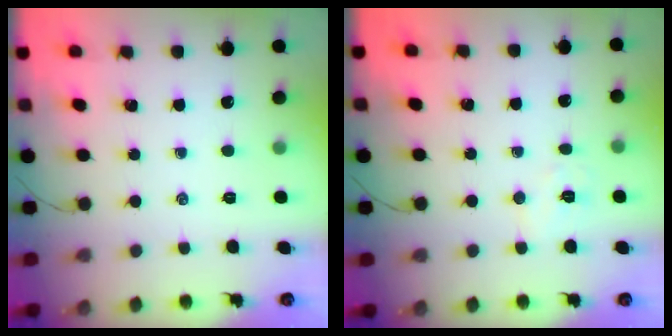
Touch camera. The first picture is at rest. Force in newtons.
{"total": 4.5, "press": 4.4, "slide": 1.0}